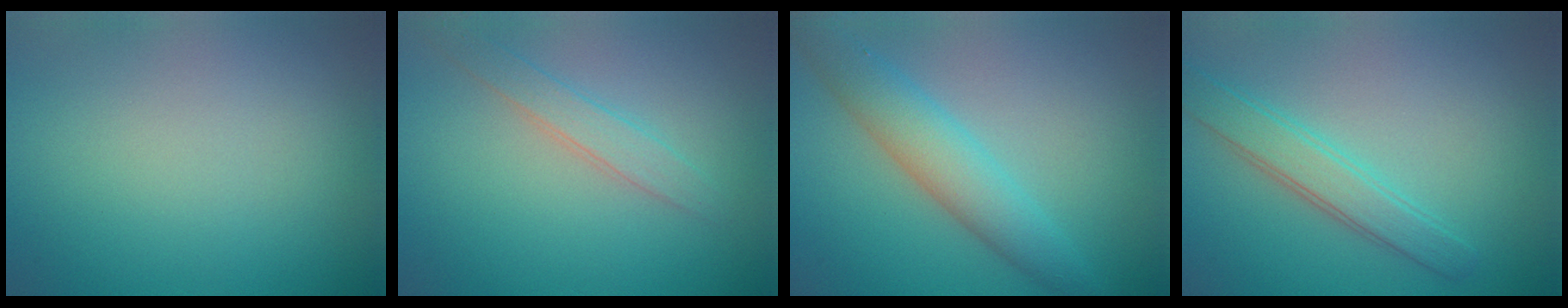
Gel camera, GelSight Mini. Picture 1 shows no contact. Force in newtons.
{"total": 2.0, "press": 2.0, "slide": 0.1}
{"total": 4.7, "press": 4.7, "slide": 0.0}
{"total": 3.2, "press": 3.2, "slide": 0.1}